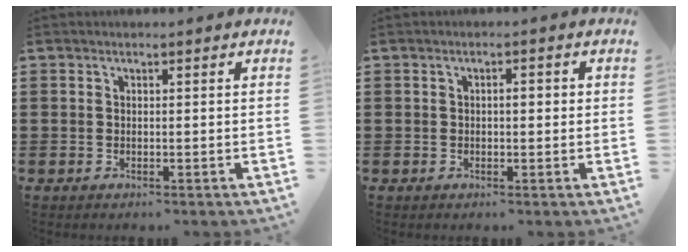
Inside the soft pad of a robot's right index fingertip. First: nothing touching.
{"total": 1.8, "force": [0.0, 0.6, 1.7], "torque": [-0.031, 0.004, -0.002]}